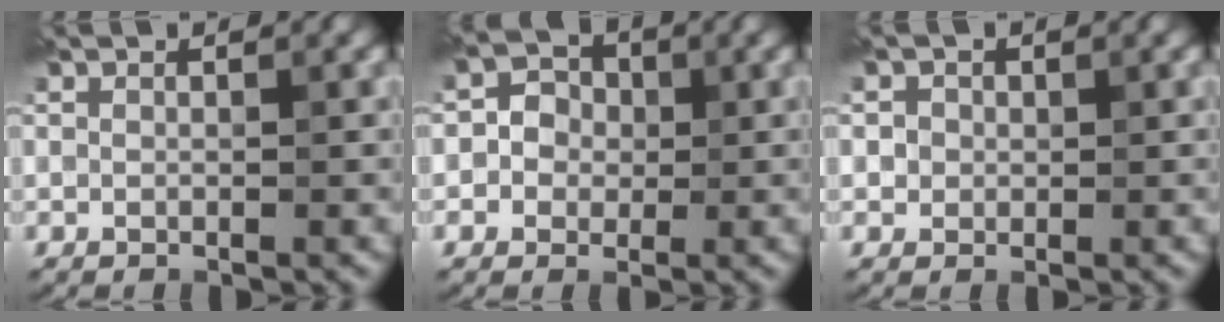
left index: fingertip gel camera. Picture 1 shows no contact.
{"total": 2.4, "force": [-0.2, 2.3, 0.9], "torque": [0.001, 0.006, -0.013]}
{"total": 1.8, "force": [0.5, 1.6, 0.6], "torque": [0.001, 0.009, -0.003]}